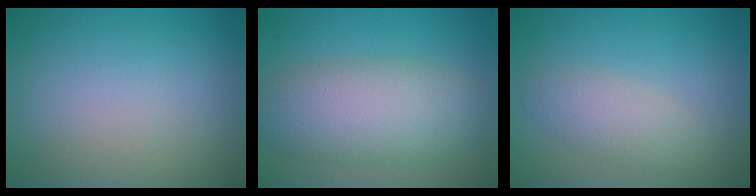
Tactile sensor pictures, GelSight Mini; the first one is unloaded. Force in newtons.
{"total": 7.3, "press": 7.3, "slide": 0.2}
{"total": 2.8, "press": 2.8, "slide": 0.1}